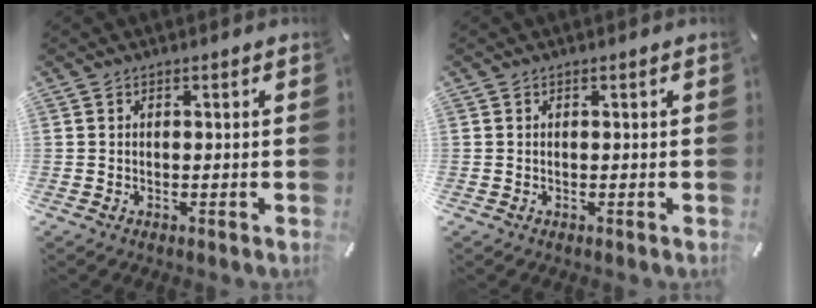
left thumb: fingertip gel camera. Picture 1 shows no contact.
{"total": 0.0}